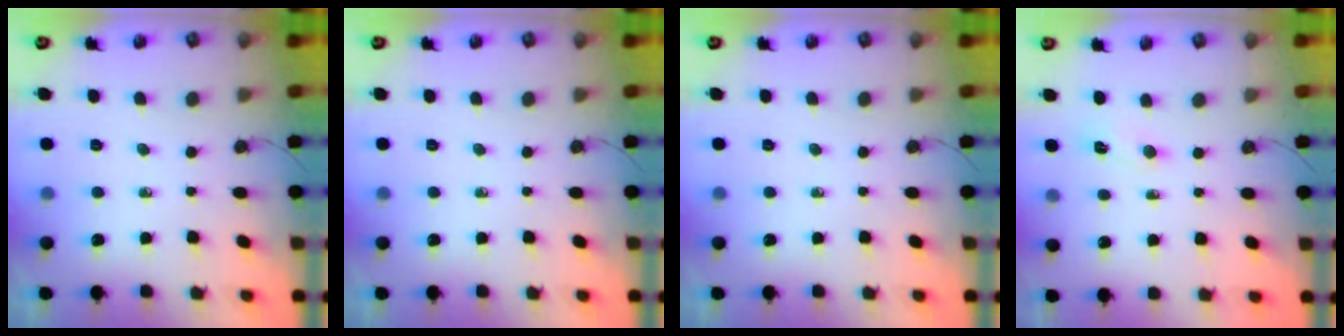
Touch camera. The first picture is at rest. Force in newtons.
{"total": 0.0}
{"total": 0.0}
{"total": 2.7, "press": 2.7, "slide": 0.5}